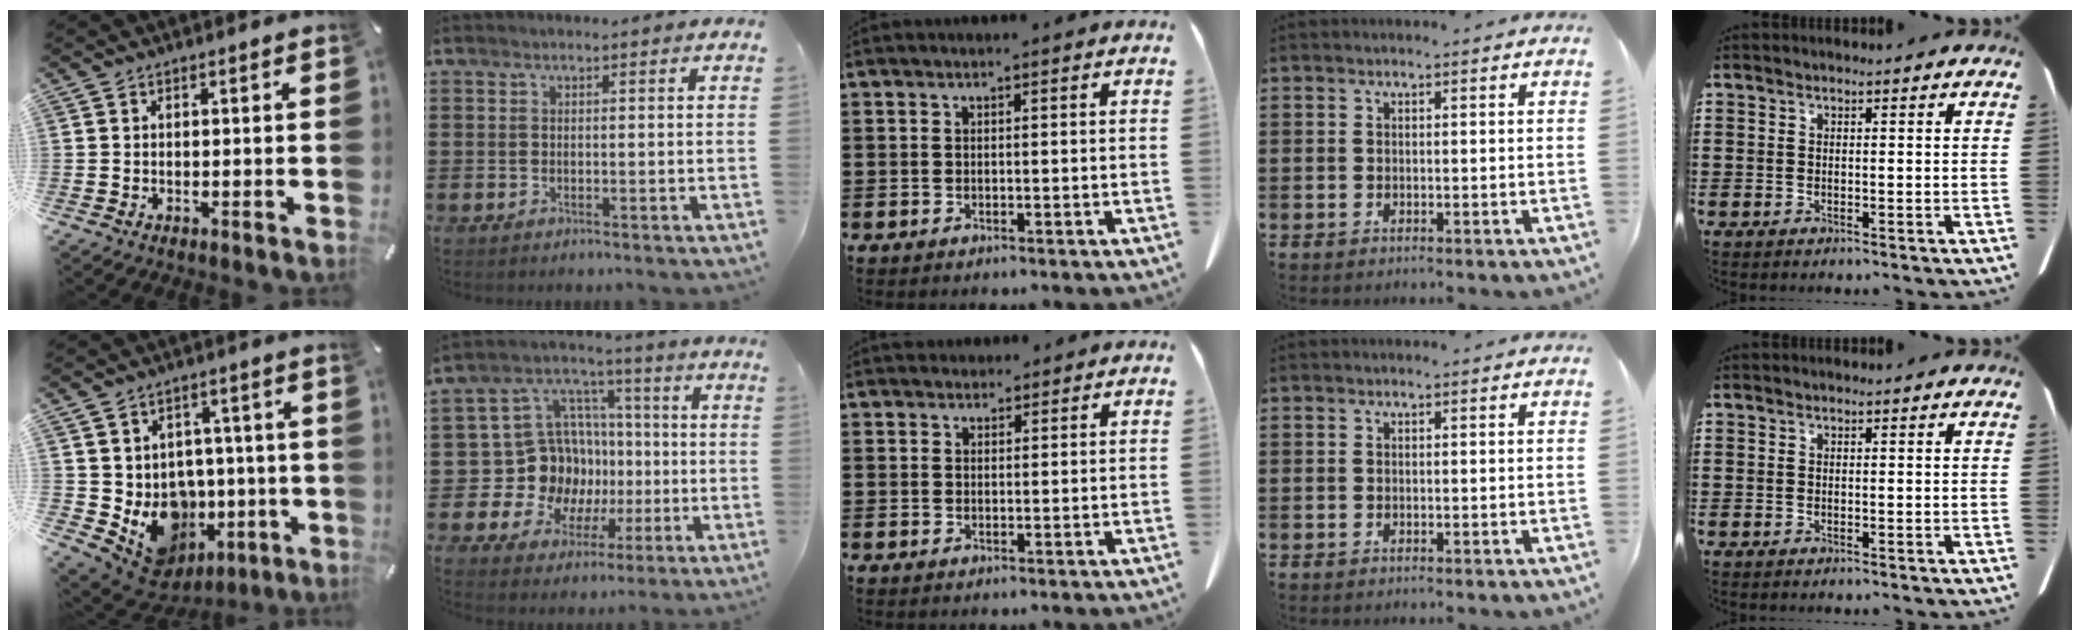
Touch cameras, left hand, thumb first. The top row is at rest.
{"thumb": {"total": 12.1, "force": [-2.7, 10.9, 4.6], "torque": [-0.069, -0.012, -0.022]}, "index": {"total": 13.3, "force": [-0.9, 12.5, 4.3], "torque": [-0.129, -0.013, 0.003]}, "middle": {"total": 2.0, "force": [1.8, 0.8, 0.1], "torque": [0.000, -0.002, 0.036]}}